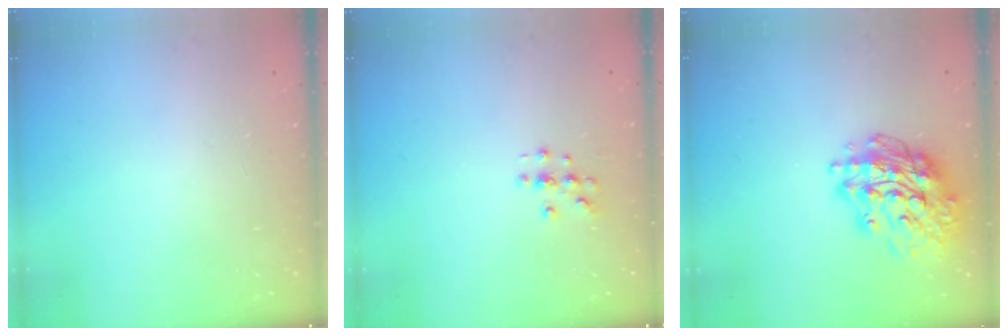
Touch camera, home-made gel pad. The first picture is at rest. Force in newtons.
{"total": 3.6, "press": 3.5, "slide": 0.4}
{"total": 18.9, "press": 18.8, "slide": 2.2}